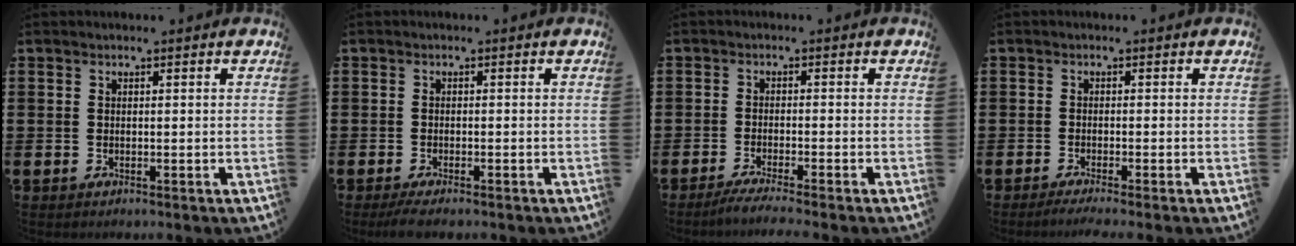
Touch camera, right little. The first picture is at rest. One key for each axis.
{"total": 1.3, "fx": -1.0, "fy": 0.1, "fz": 0.9, "tx": -0.016, "ty": 0.000, "tz": -0.018}
{"total": 2.4, "fx": -1.8, "fy": -0.1, "fz": 1.5, "tx": -0.023, "ty": -0.001, "tz": -0.033}
{"total": 1.2, "fx": -0.9, "fy": -0.1, "fz": 0.8, "tx": -0.011, "ty": -0.001, "tz": -0.017}